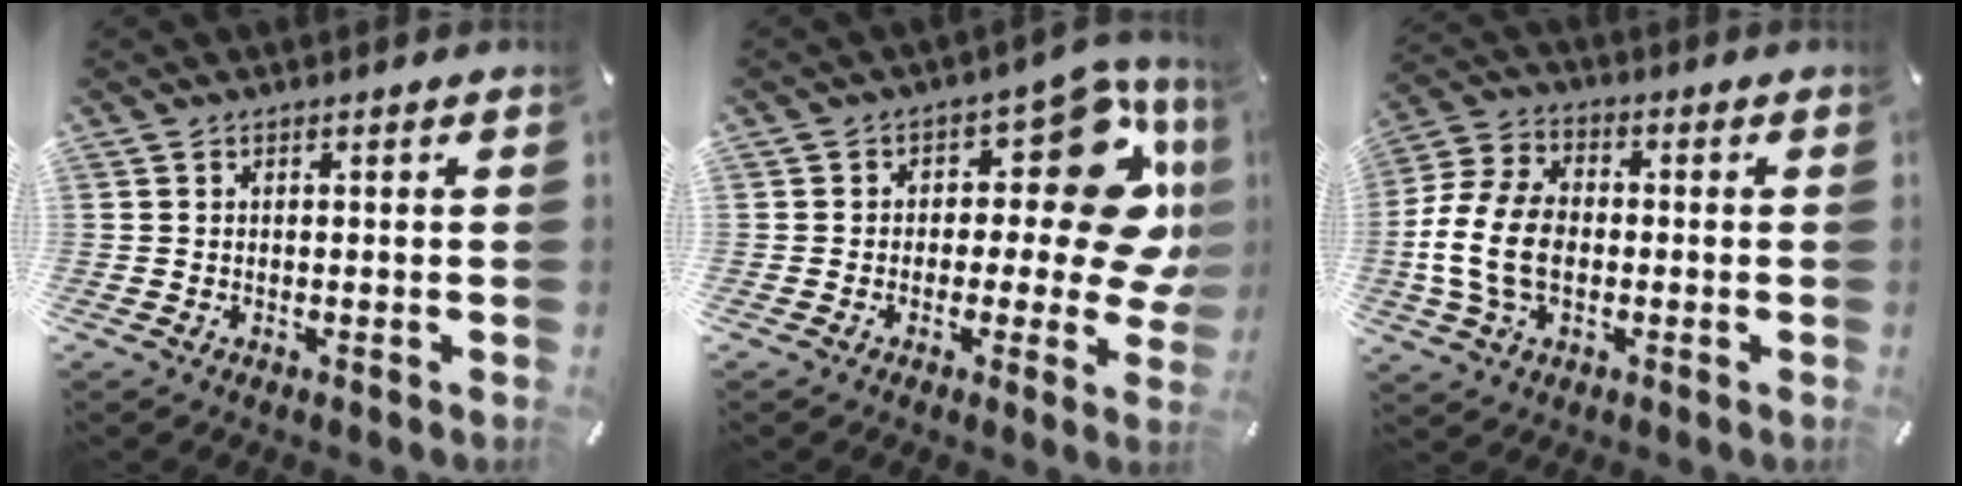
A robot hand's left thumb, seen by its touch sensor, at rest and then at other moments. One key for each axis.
{"total": 17.6, "fx": 3.8, "fy": 9.6, "fz": 14.3, "tx": -0.169, "ty": -0.028, "tz": 0.058}
{"total": 12.8, "fx": -2.3, "fy": 8.8, "fz": 9.0, "tx": -0.208, "ty": 0.005, "tz": -0.041}